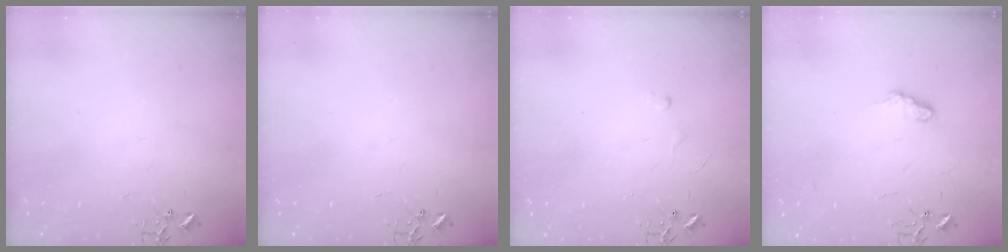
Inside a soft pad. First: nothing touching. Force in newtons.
{"total": 0.0}
{"total": 3.4, "press": 3.4, "slide": 0.5}
{"total": 7.6, "press": 7.6, "slide": 0.5}